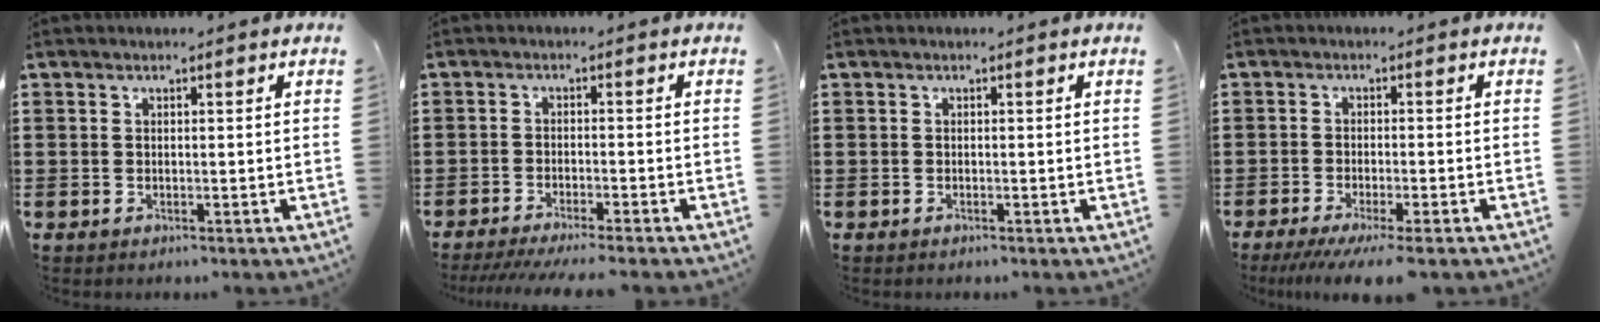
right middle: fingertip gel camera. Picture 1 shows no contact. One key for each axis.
{"total": 3.0, "fx": -2.7, "fy": -0.3, "fz": 1.3, "tx": -0.020, "ty": -0.005, "tz": -0.053}
{"total": 0.0}
{"total": 3.7, "fx": -3.0, "fy": -0.2, "fz": 2.3, "tx": -0.042, "ty": -0.015, "tz": -0.055}